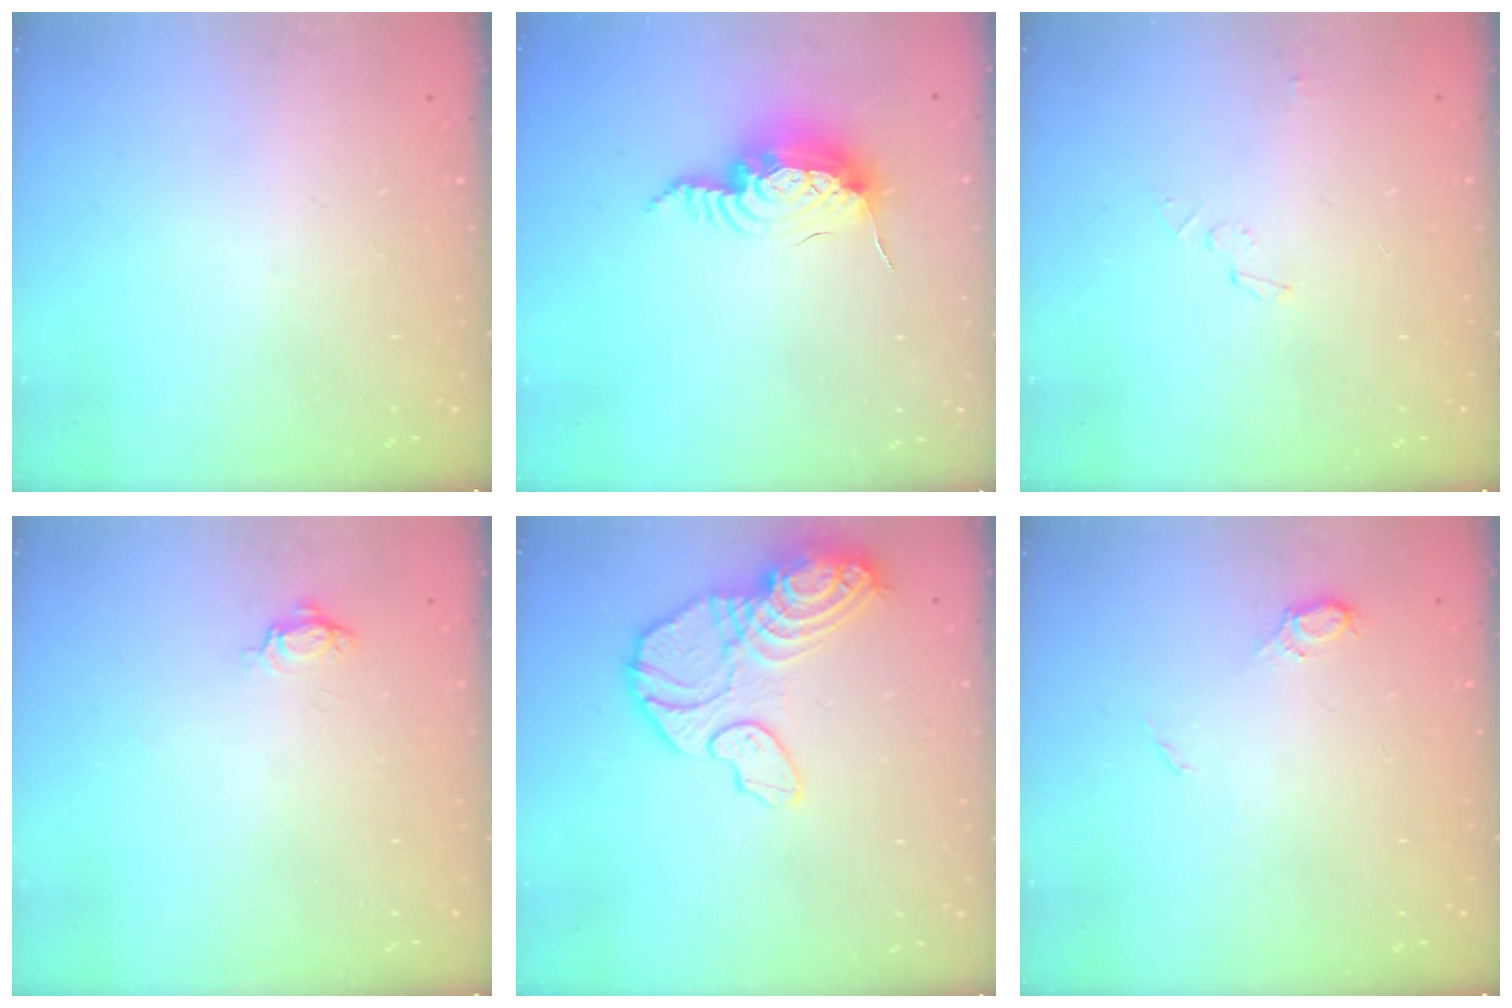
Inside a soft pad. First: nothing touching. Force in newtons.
{"total": 15.0, "press": 14.9, "slide": 0.9}
{"total": 2.9, "press": 2.9, "slide": 0.3}
{"total": 3.7, "press": 3.6, "slide": 0.4}
{"total": 16.4, "press": 16.3, "slide": 1.9}
{"total": 5.8, "press": 5.8, "slide": 0.6}